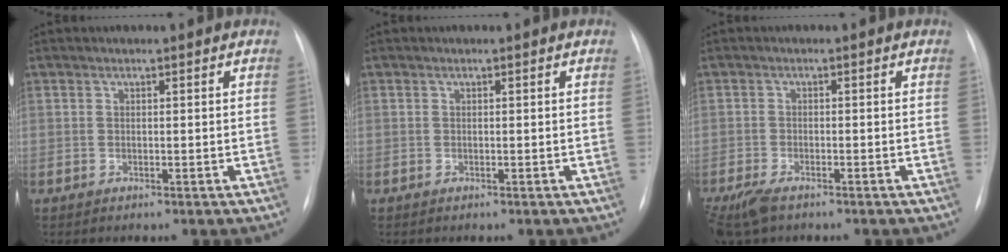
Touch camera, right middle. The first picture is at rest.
{"total": 0.0}
{"total": 6.1, "force": [-4.4, 2.2, 3.7], "torque": [-0.075, -0.014, -0.077]}